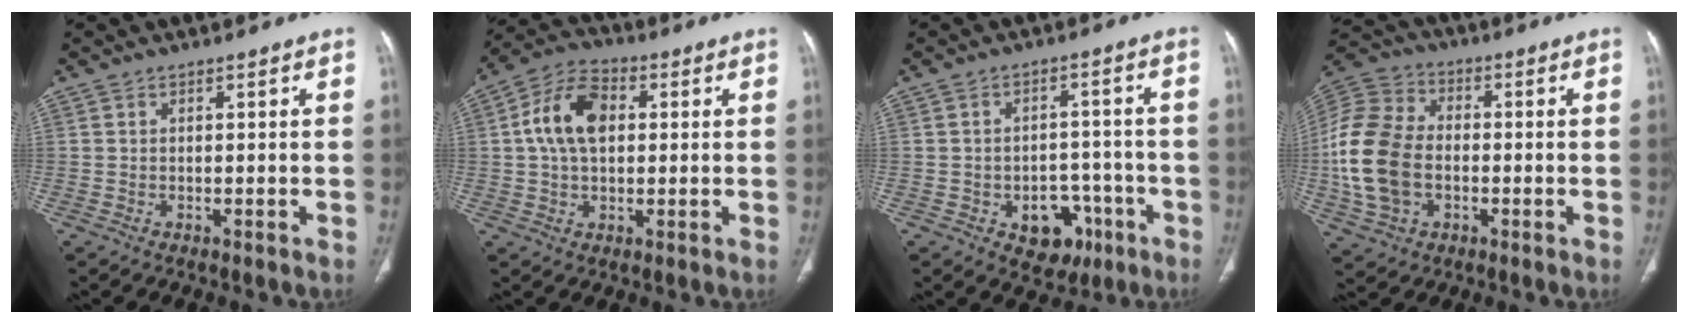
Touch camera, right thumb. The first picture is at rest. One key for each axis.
{"total": 11.2, "fx": 1.7, "fy": 7.1, "fz": 8.4, "tx": -0.153, "ty": 0.020, "tz": 0.025}
{"total": 9.0, "fx": -3.9, "fy": 6.4, "fz": 5.0, "tx": -0.031, "ty": 0.033, "tz": -0.042}
{"total": 17.2, "fx": -2.2, "fy": 12.1, "fz": 12.1, "tx": -0.251, "ty": 0.019, "tz": -0.040}